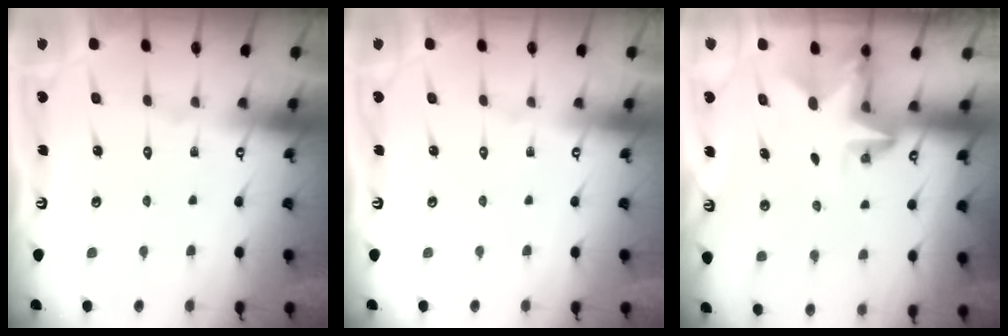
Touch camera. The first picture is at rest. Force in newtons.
{"total": 0.0}
{"total": 3.0, "press": 3.0, "slide": 0.3}